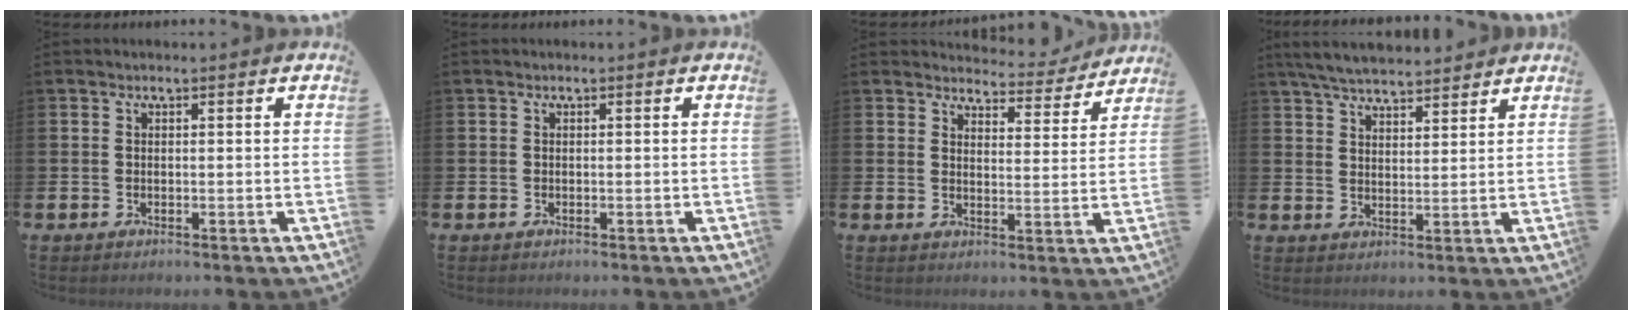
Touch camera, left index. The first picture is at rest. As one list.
[{"total": 0.0}, {"total": 3.9, "force": [3.7, 1.0, 0.1], "torque": [-0.007, -0.032, 0.060]}, {"total": 5.4, "force": [5.3, 0.8, 1.0], "torque": [-0.032, -0.024, 0.095]}]